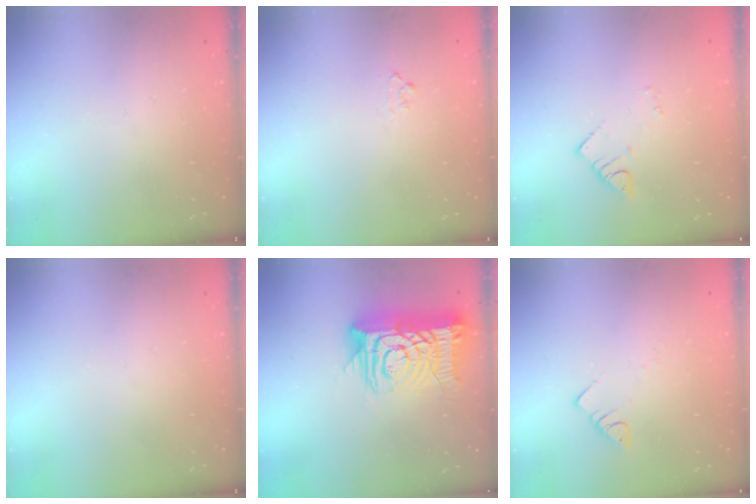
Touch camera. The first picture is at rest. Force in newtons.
{"total": 4.6, "press": 4.5, "slide": 0.5}
{"total": 2.7, "press": 2.7, "slide": 0.4}
{"total": 0.0}
{"total": 16.0, "press": 15.9, "slide": 1.6}
{"total": 2.8, "press": 2.8, "slide": 0.2}